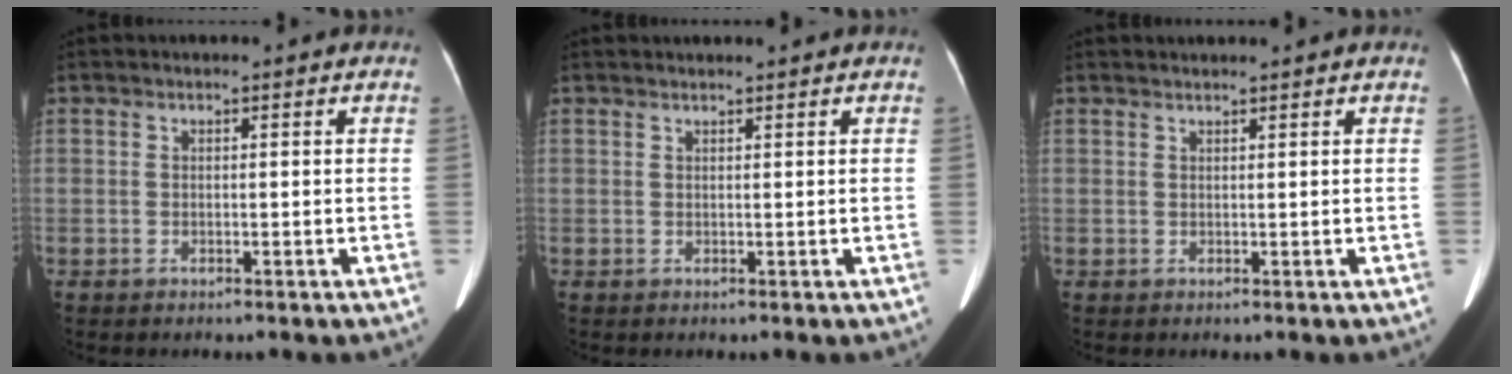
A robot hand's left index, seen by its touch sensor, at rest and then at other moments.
{"total": 0.9, "force": [0.8, -0.1, 0.4], "torque": [-0.005, 0.019, 0.016]}
{"total": 1.2, "force": [1.1, -0.1, 0.4], "torque": [-0.005, 0.020, 0.019]}